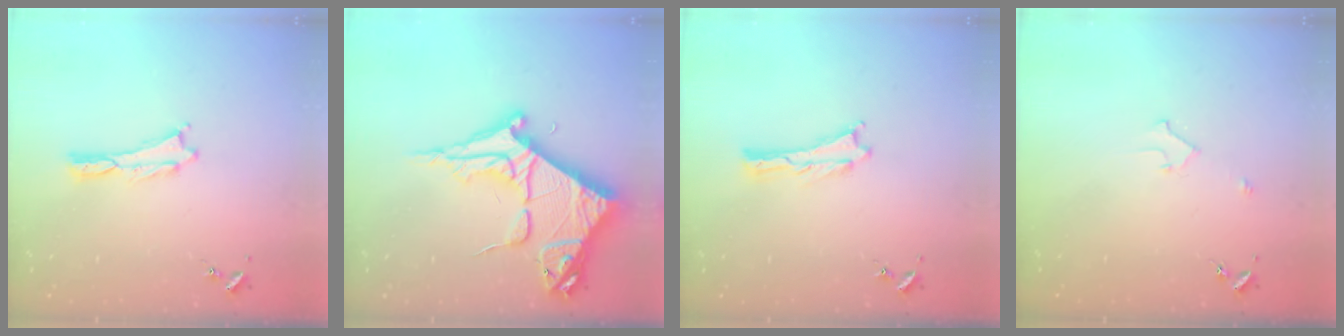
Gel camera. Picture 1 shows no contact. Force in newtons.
{"total": 10.6, "press": 10.5, "slide": 1.3}
{"total": 0.0}
{"total": 2.2, "press": 2.2, "slide": 0.2}